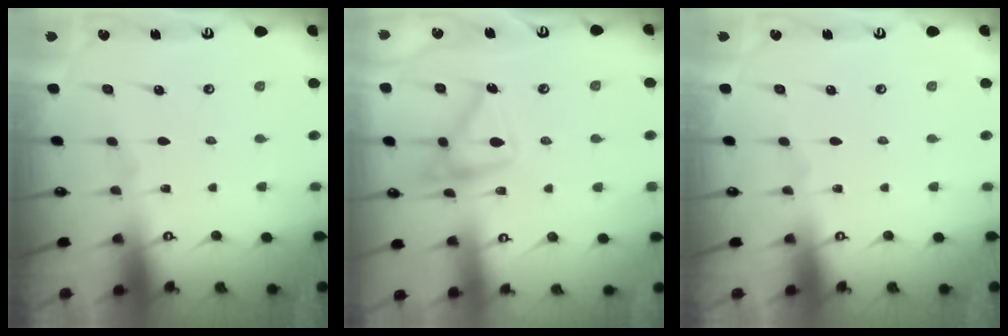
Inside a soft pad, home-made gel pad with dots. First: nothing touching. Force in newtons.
{"total": 14.7, "press": 14.7, "slide": 0.4}
{"total": 0.0}